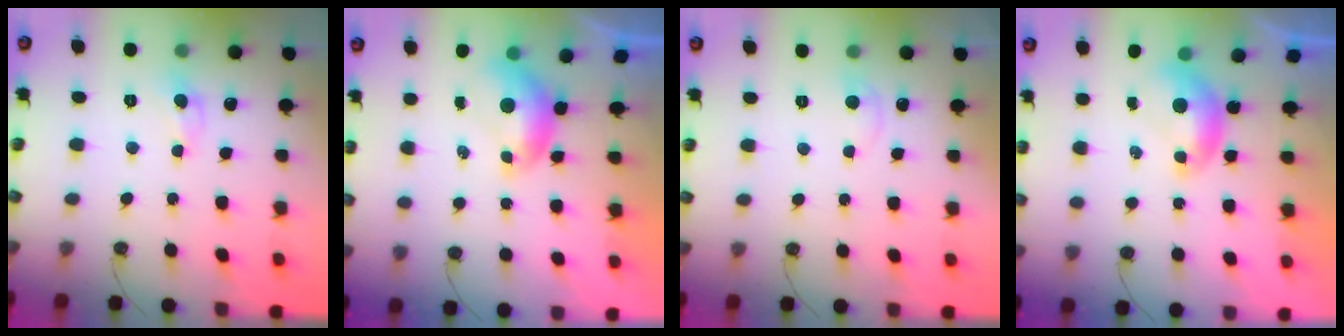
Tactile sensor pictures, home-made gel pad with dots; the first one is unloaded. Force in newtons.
{"total": 0.6, "press": 0.1, "slide": 0.6}
{"total": 0.8, "press": 0.2, "slide": 0.8}
{"total": 0.0}